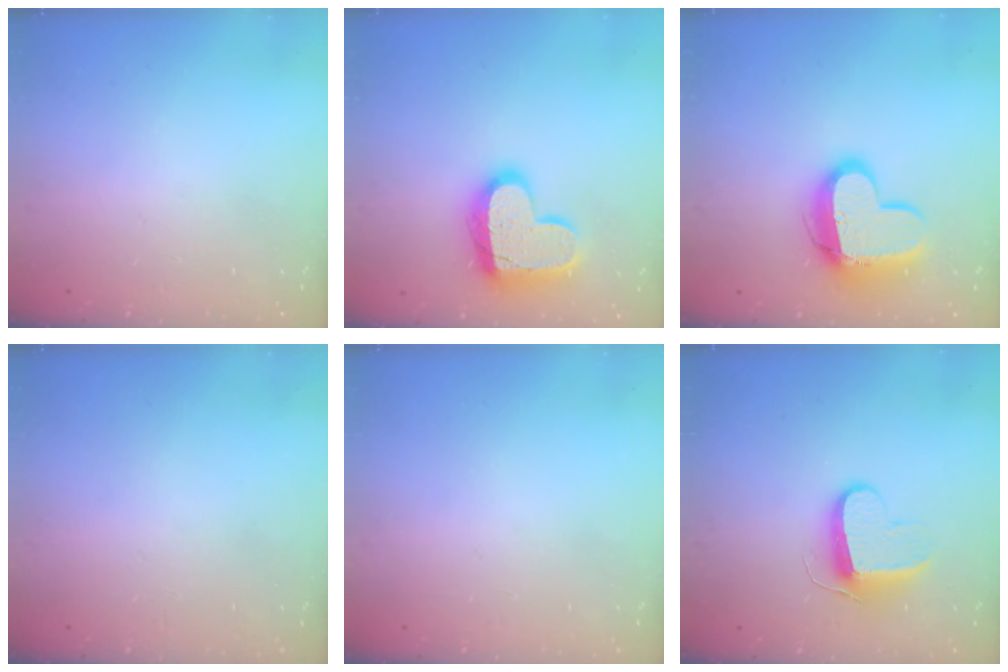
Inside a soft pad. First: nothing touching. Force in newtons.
{"total": 17.1, "press": 17.0, "slide": 1.2}
{"total": 14.4, "press": 14.3, "slide": 1.4}
{"total": 0.0}
{"total": 0.0}
{"total": 9.5, "press": 9.5, "slide": 0.0}